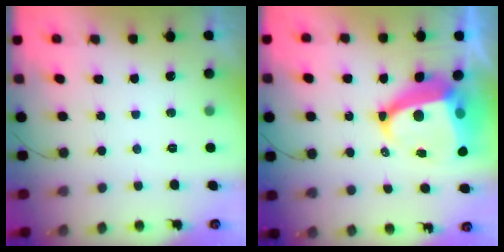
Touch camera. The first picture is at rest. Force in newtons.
{"total": 13.8, "press": 13.8, "slide": 1.5}